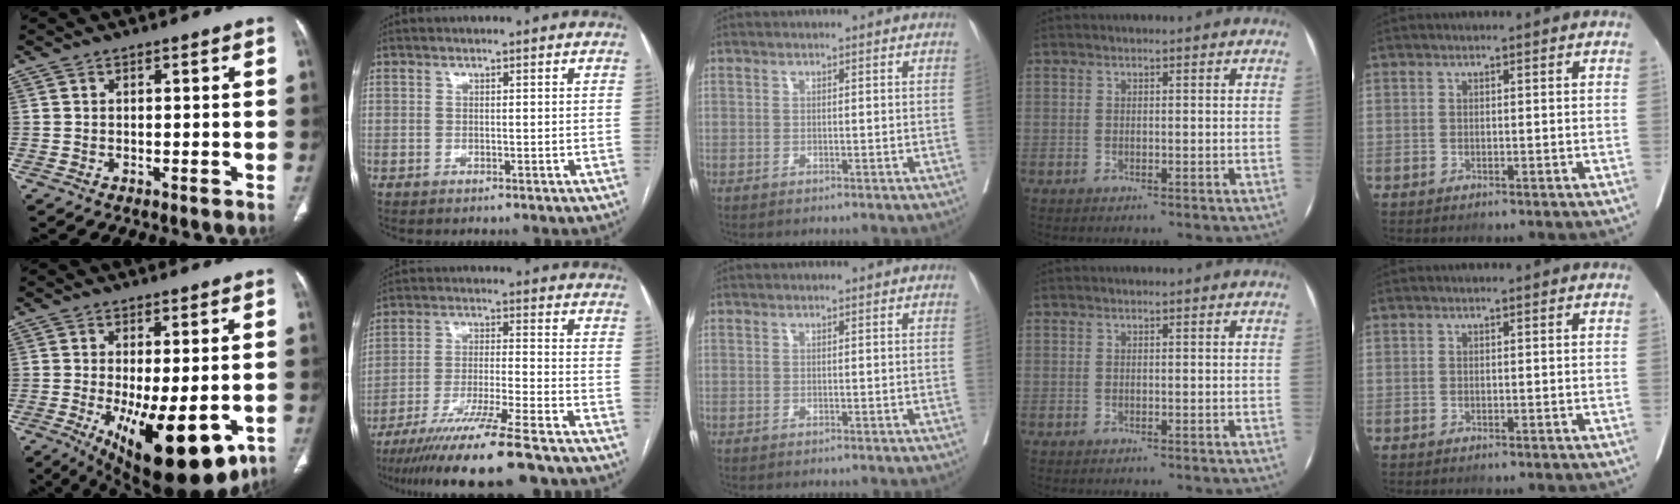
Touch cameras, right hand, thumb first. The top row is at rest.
{"thumb": {"total": 18.3, "force": [-6.5, 7.0, 15.6], "torque": [-0.212, -0.024, -0.080]}, "index": {"total": 15.9, "force": [-12.8, -0.2, 9.4], "torque": [-0.169, -0.045, -0.212]}}